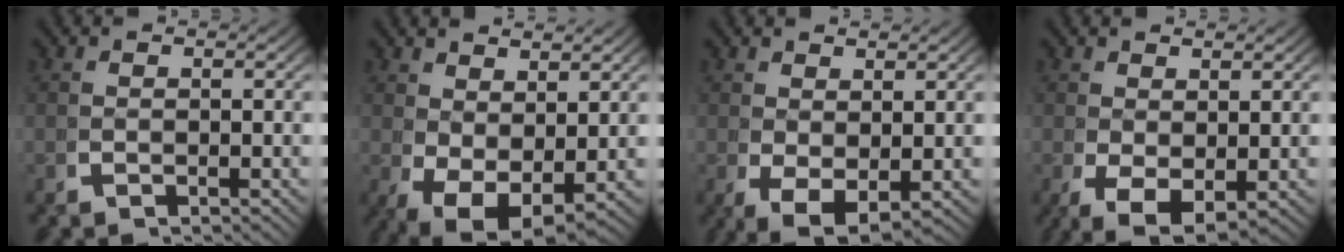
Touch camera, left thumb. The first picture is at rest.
{"total": 6.5, "force": [-1.5, 4.6, 4.3], "torque": [-0.100, -0.049, 0.005]}
{"total": 4.4, "force": [-1.3, 2.8, 3.1], "torque": [-0.067, -0.035, 0.006]}
{"total": 4.7, "force": [-1.8, 2.9, 3.3], "torque": [-0.071, -0.038, -0.001]}